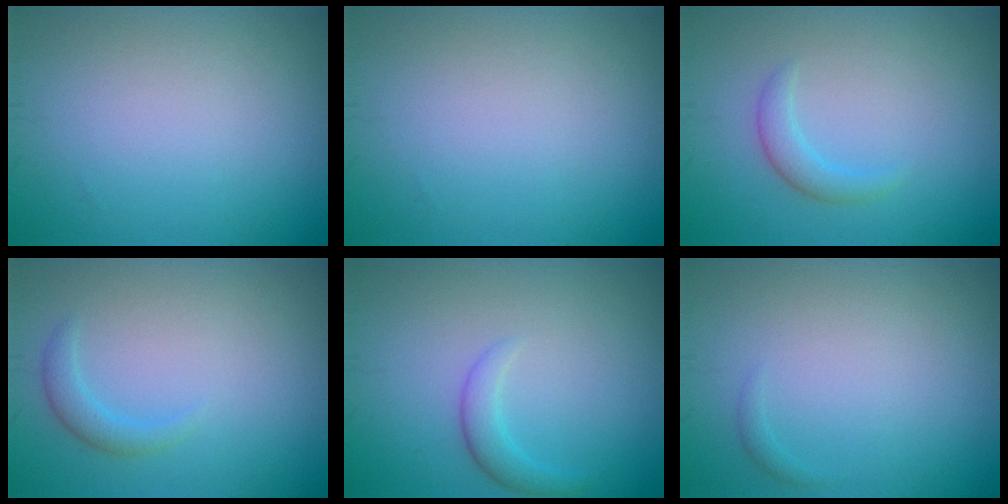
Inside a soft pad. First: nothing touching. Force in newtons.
{"total": 0.0}
{"total": 1.7, "press": 1.7, "slide": 0.2}
{"total": 1.5, "press": 1.5, "slide": 0.1}
{"total": 1.8, "press": 1.8, "slide": 0.1}
{"total": 0.5, "press": 0.5, "slide": 0.1}